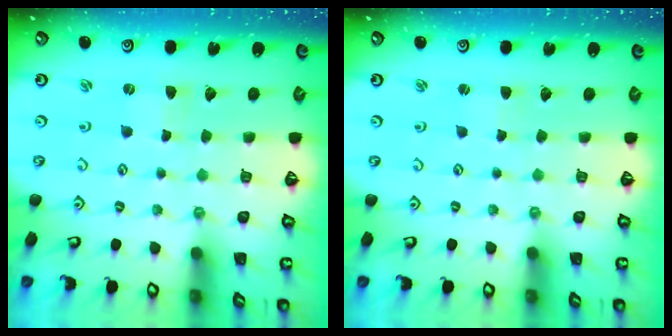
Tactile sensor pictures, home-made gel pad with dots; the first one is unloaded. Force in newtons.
{"total": 1.5, "press": 1.5, "slide": 0.3}